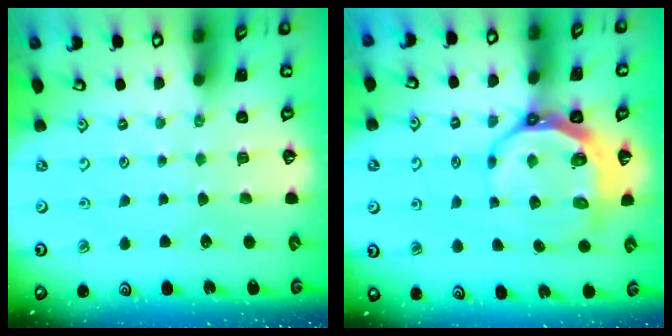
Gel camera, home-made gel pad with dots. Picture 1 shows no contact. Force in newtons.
{"total": 10.3, "press": 9.6, "slide": 3.9}